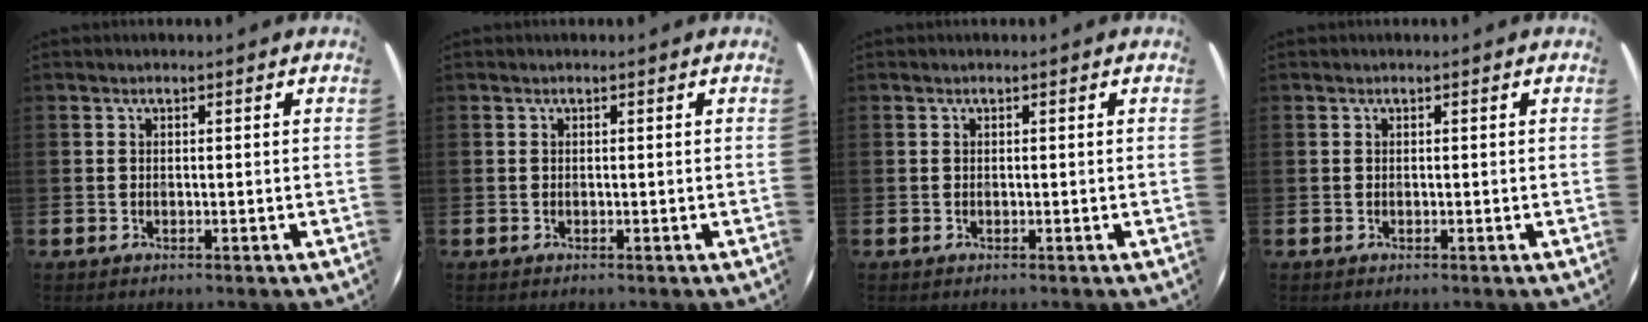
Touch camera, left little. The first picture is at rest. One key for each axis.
{"total": 0.0}
{"total": 0.0}
{"total": 0.0}